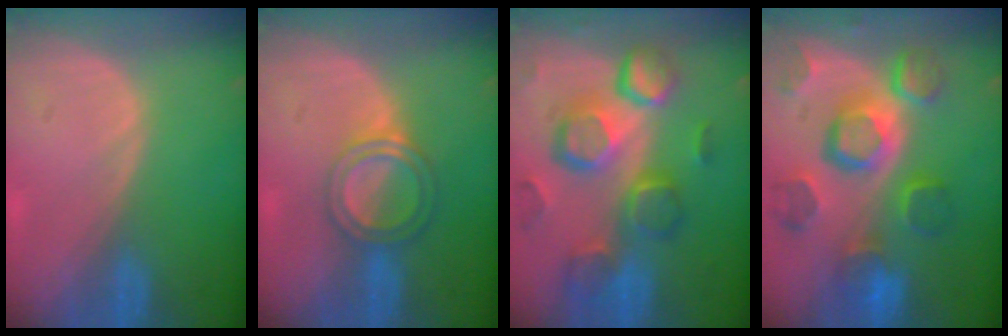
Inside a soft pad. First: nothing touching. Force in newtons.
{"total": 5.1, "press": 4.6, "slide": 2.1}
{"total": 12.4, "press": 10.8, "slide": 6.1}
{"total": 12.1, "press": 10.4, "slide": 6.1}